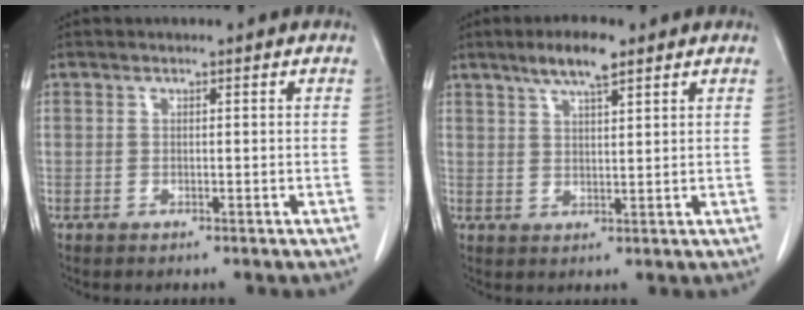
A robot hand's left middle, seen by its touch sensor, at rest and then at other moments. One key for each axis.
{"total": 5.6, "fx": 3.9, "fy": 0.9, "fz": 4.0, "tx": -0.077, "ty": 0.005, "tz": 0.067}